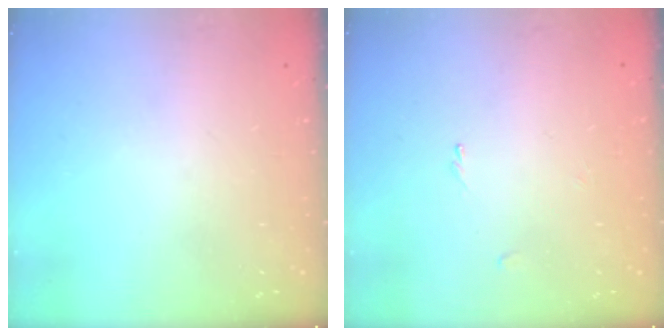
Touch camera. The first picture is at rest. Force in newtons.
{"total": 0.0}